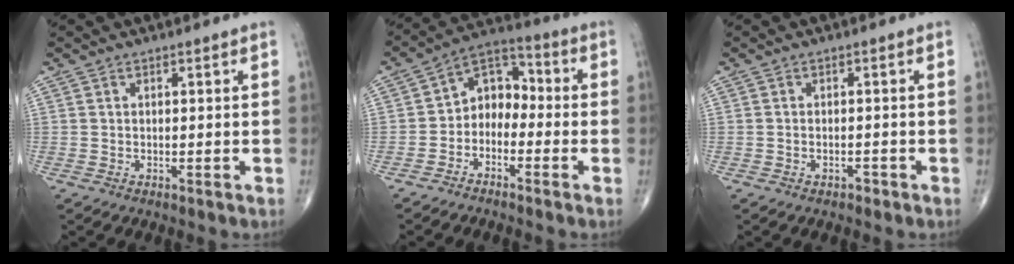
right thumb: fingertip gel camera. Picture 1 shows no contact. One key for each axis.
{"total": 7.9, "fx": -2.5, "fy": 6.0, "fz": 4.6, "tx": -0.043, "ty": 0.050, "tz": -0.063}
{"total": 1.2, "fx": -0.8, "fy": 0.7, "fz": 0.6, "tx": -0.012, "ty": 0.007, "tz": -0.012}